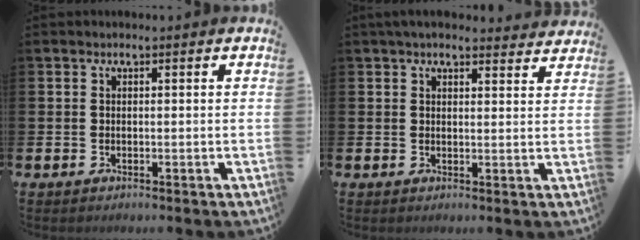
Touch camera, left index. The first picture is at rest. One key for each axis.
{"total": 3.7, "fx": 3.5, "fy": 0.7, "fz": 0.9, "tx": -0.018, "ty": -0.015, "tz": 0.064}